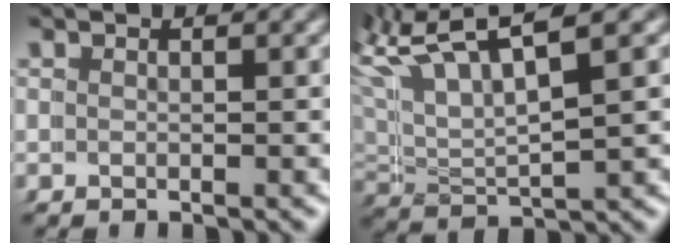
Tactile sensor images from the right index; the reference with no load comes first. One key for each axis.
{"total": 7.5, "fx": 3.8, "fy": 4.7, "fz": 4.4, "tx": -0.116, "ty": 0.000, "tz": 0.063}